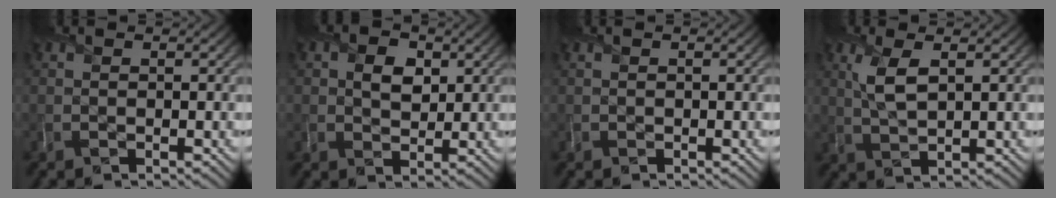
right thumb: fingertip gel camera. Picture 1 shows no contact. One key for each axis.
{"total": 3.7, "fx": 1.3, "fy": 2.6, "fz": 2.4, "tx": -0.044, "ty": 0.001, "tz": 0.018}
{"total": 0.0}
{"total": 4.1, "fx": 1.5, "fy": 1.5, "fz": 3.5, "tx": -0.087, "ty": 0.001, "tz": 0.031}